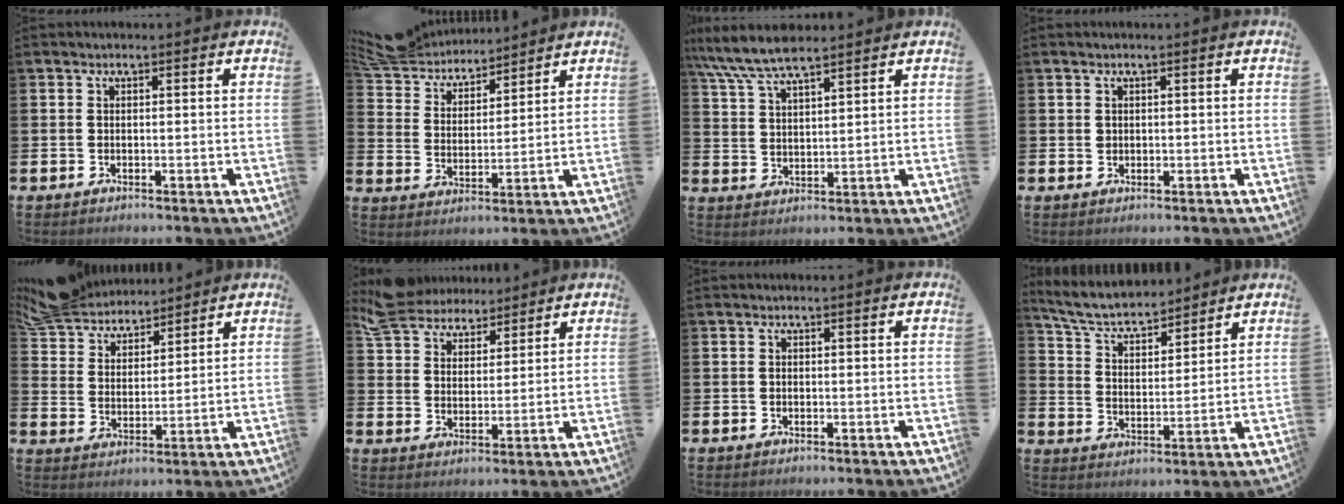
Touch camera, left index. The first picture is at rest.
{"total": 7.4, "force": [7.1, 1.8, 0.9], "torque": [-0.056, -0.041, 0.129]}
{"total": 7.7, "force": [6.8, 1.6, 3.0], "torque": [-0.083, -0.021, 0.126]}
{"total": 0.9, "force": [0.6, 0.7, 0.1], "torque": [0.009, 0.000, 0.009]}
{"total": 6.9, "force": [6.7, 1.9, 0.4], "torque": [-0.044, -0.038, 0.122]}
{"total": 6.4, "force": [5.9, 2.5, 0.0], "torque": [-0.027, -0.027, 0.110]}
{"total": 0.0}
{"total": 6.4, "force": [5.9, 1.6, 1.9], "torque": [-0.065, -0.038, 0.100]}